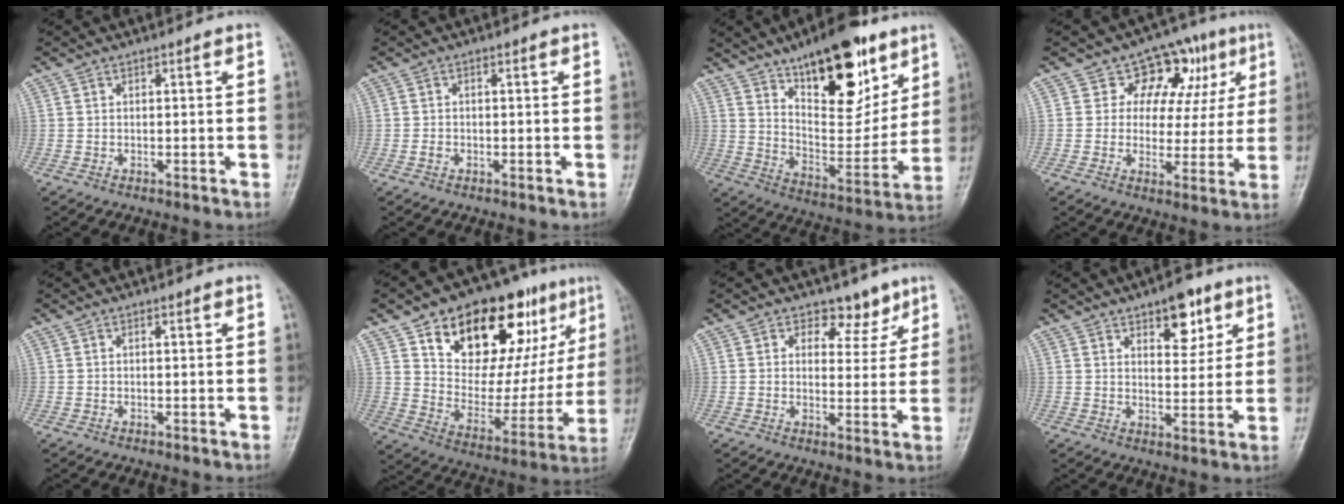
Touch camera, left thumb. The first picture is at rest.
{"total": 0.9, "force": [-0.4, 0.7, 0.5], "torque": [-0.007, 0.000, -0.009]}
{"total": 22.5, "force": [13.0, 9.9, 15.6], "torque": [-0.183, -0.068, 0.215]}
{"total": 11.5, "force": [5.0, 8.7, 5.5], "torque": [-0.010, -0.004, 0.067]}
{"total": 0.0}
{"total": 26.3, "force": [13.1, 13.5, 18.4], "torque": [-0.215, -0.024, 0.213]}
{"total": 5.4, "force": [3.7, 3.6, 1.6], "torque": [0.017, -0.019, 0.051]}
{"total": 8.1, "force": [4.6, 4.0, 5.3], "torque": [-0.044, -0.024, 0.063]}